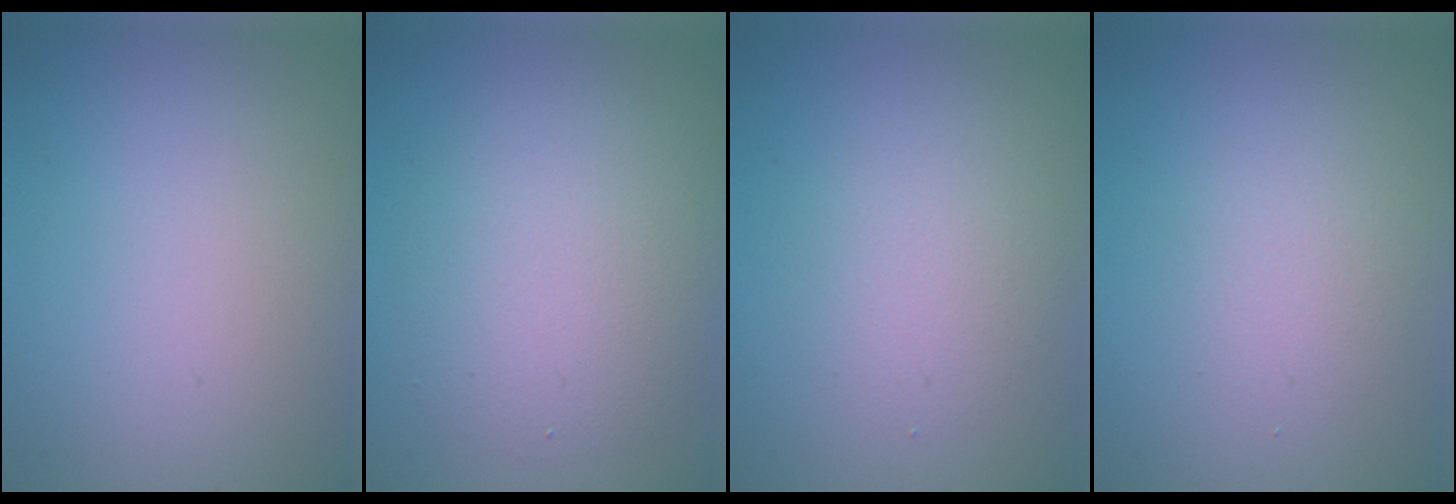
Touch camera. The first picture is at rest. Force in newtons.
{"total": 4.8, "press": 4.8, "slide": 0.1}
{"total": 2.4, "press": 2.4, "slide": 0.1}
{"total": 1.9, "press": 1.8, "slide": 0.2}